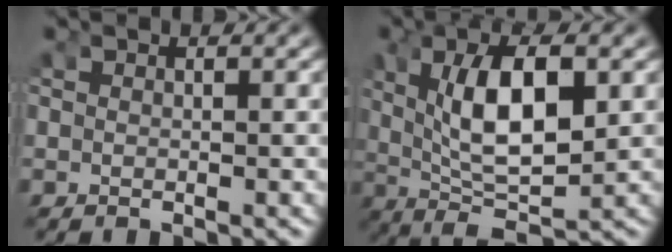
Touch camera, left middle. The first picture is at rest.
{"total": 8.7, "force": [1.2, 3.9, 7.7], "torque": [-0.138, -0.017, 0.036]}